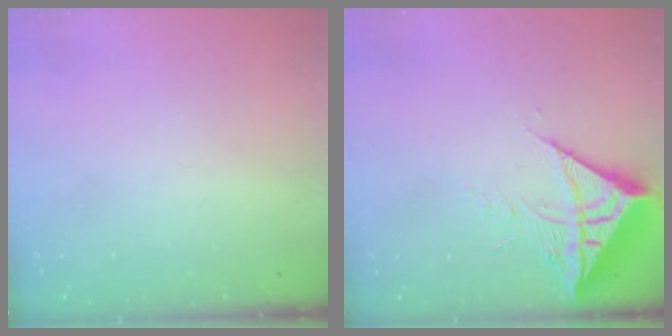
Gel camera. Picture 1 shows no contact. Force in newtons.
{"total": 10.4, "press": 10.3, "slide": 1.4}